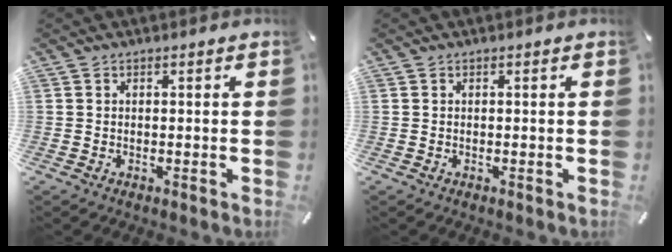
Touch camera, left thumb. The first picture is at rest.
{"total": 0.0}